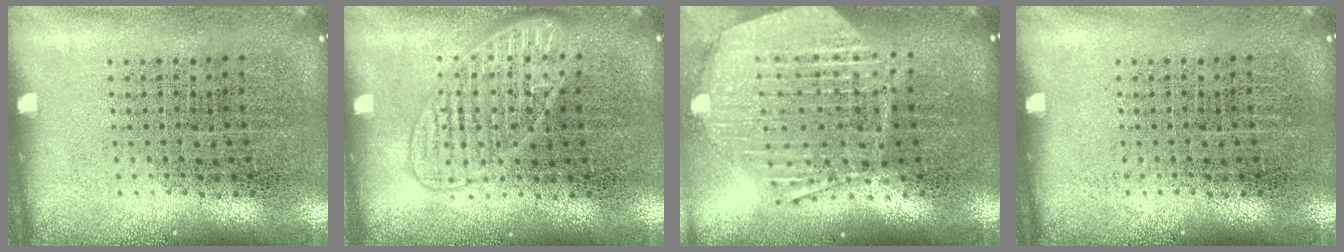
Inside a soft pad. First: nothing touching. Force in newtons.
{"total": 2.5, "press": 2.4, "slide": 0.4}
{"total": 1.8, "press": 1.7, "slide": 0.7}
{"total": 0.0}